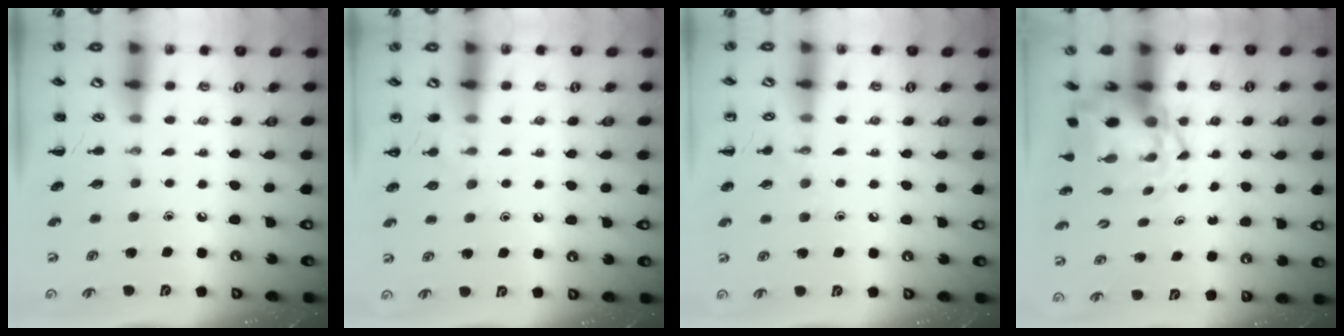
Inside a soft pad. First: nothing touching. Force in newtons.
{"total": 6.0, "press": 5.7, "slide": 1.8}
{"total": 7.2, "press": 6.8, "slide": 2.1}
{"total": 5.0, "press": 4.9, "slide": 1.1}